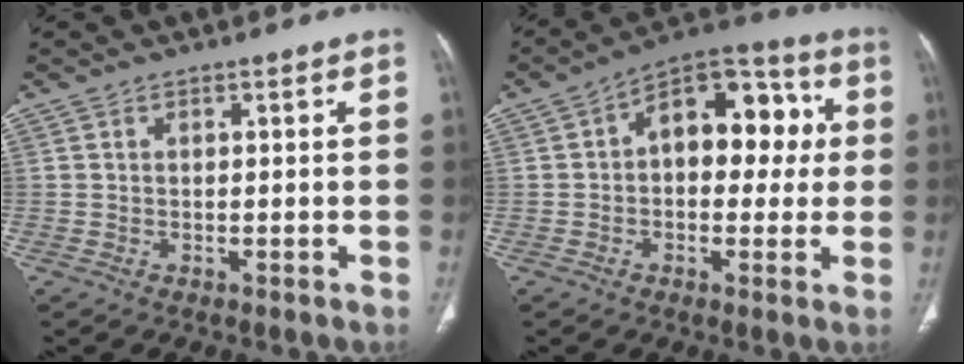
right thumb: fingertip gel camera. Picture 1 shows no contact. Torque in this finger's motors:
{"motor_torque": [1.49, 3.52, 0.68, -0.77, 0.03]}